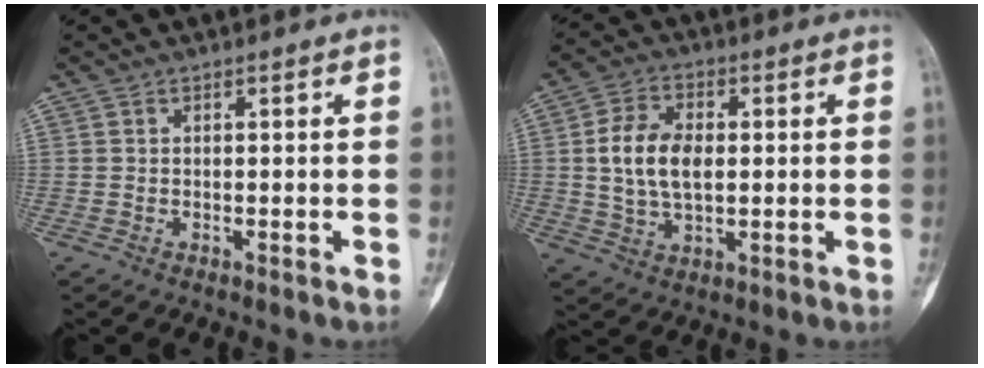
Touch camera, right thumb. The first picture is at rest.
{"total": 10.1, "force": [0.8, 6.1, 8.0], "torque": [-0.146, 0.005, 0.018]}